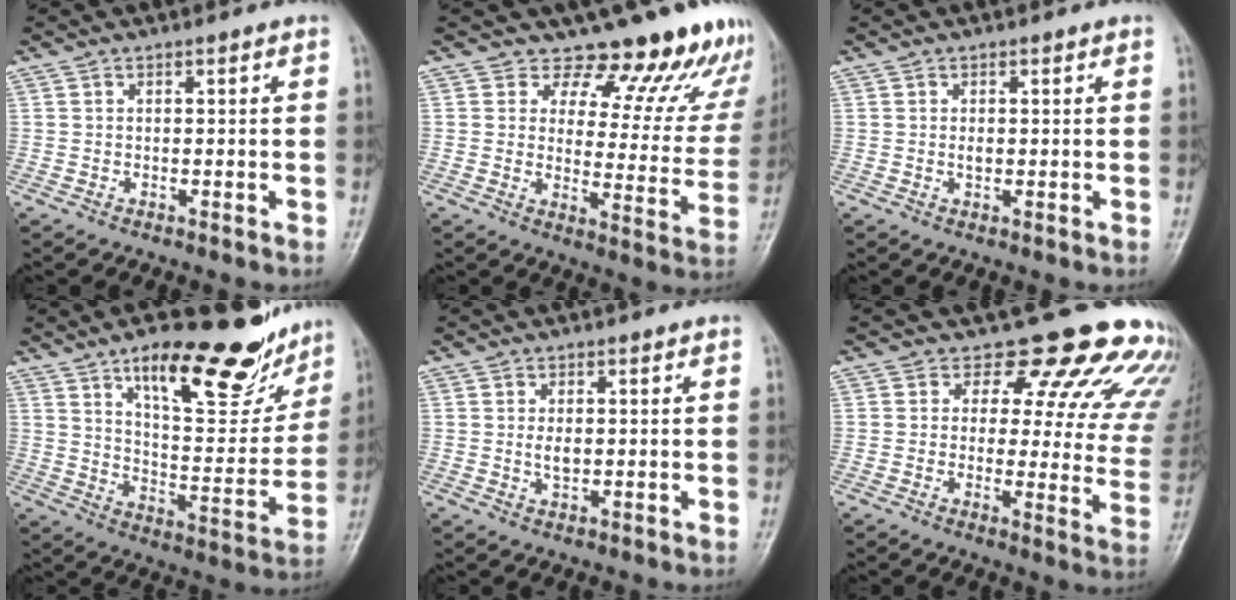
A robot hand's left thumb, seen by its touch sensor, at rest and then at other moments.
{"total": 16.4, "force": [14.5, 6.7, 3.9], "torque": [0.013, -0.113, 0.152]}
{"total": 1.1, "force": [0.1, 0.8, 0.8], "torque": [-0.012, 0.000, 0.001]}
{"total": 22.6, "force": [14.8, 8.3, 14.9], "torque": [-0.158, -0.068, 0.224]}
{"total": 2.5, "force": [0.2, 1.5, 1.9], "torque": [-0.029, -0.004, 0.006]}
{"total": 17.5, "force": [14.9, 6.8, 6.2], "torque": [-0.015, -0.102, 0.149]}